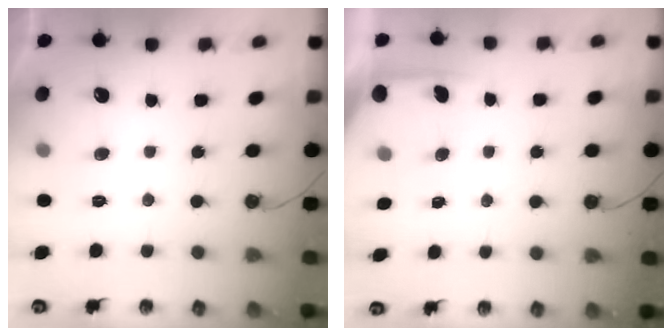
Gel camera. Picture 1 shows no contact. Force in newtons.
{"total": 3.5, "press": 3.5, "slide": 0.4}